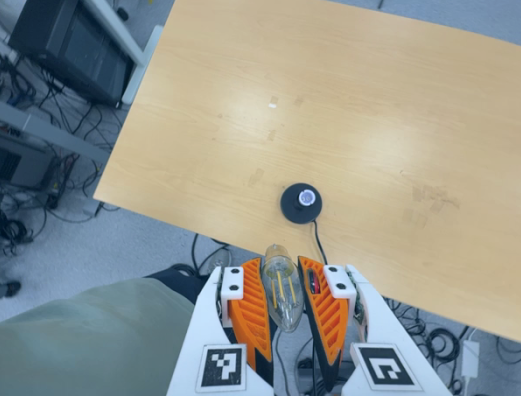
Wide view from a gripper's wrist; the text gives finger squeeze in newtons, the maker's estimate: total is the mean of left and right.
{"total": 19.7, "left": 20.8, "right": 18.6}